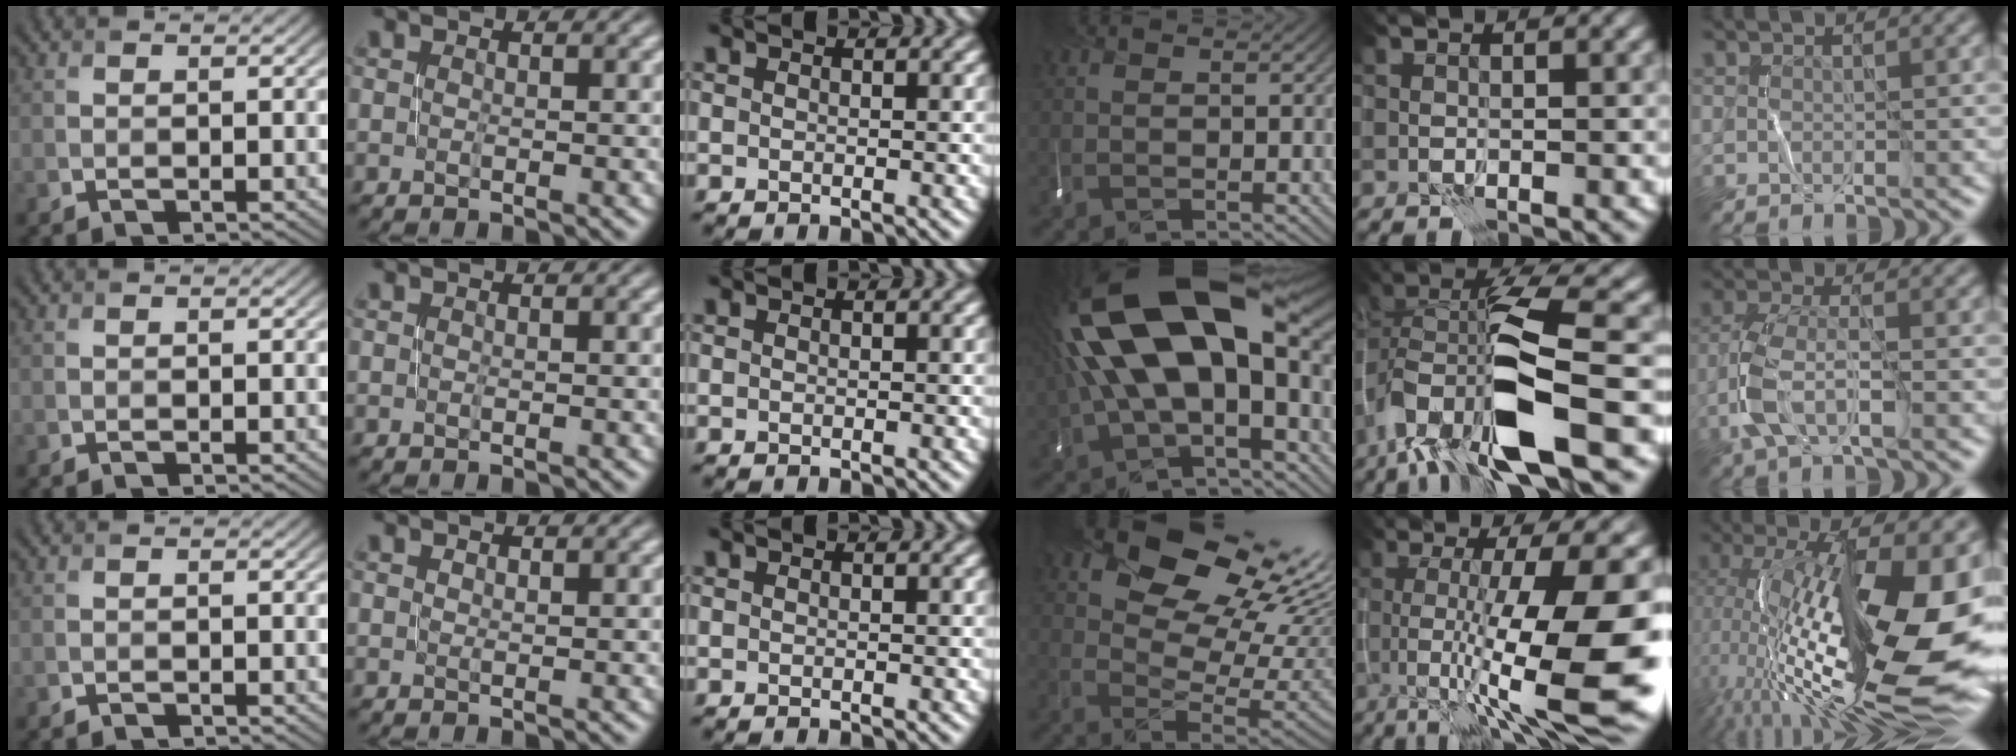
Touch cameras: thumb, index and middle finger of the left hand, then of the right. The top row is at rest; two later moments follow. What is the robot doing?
{"motion": "close", "object": "stapler"}